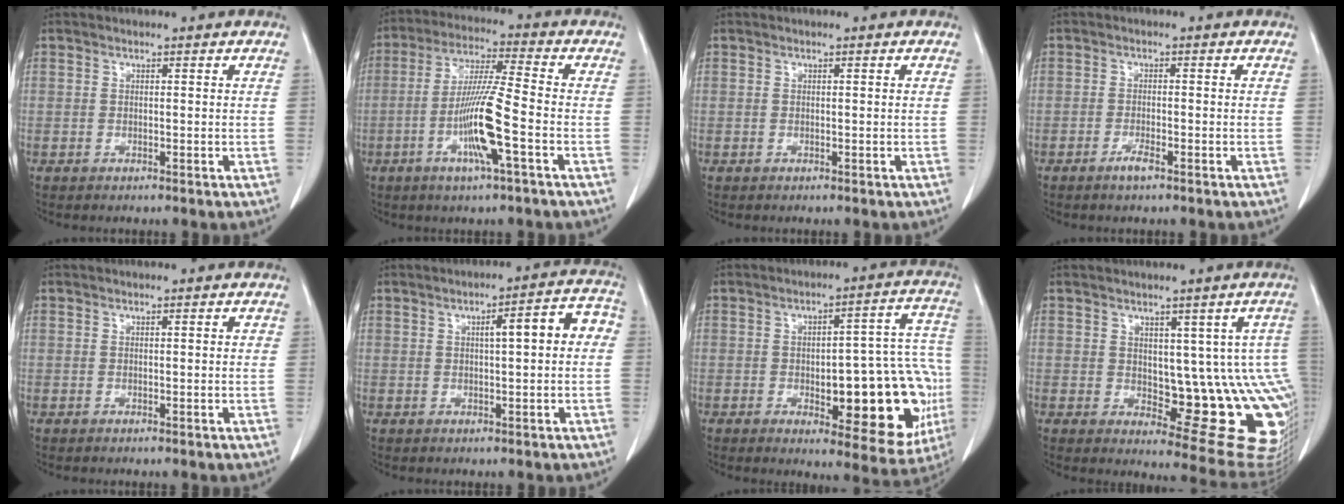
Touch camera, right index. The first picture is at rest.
{"total": 11.0, "force": [-3.5, -0.1, 10.4], "torque": [-0.206, -0.008, -0.068]}
{"total": 0.0}
{"total": 2.1, "force": [-1.4, 0.2, 1.5], "torque": [-0.031, -0.002, -0.027]}
{"total": 0.6, "force": [0.1, 0.2, 0.6], "torque": [-0.010, 0.002, 0.002]}
{"total": 6.8, "force": [0.8, 1.3, 6.6], "torque": [-0.087, 0.029, 0.007]}
{"total": 20.3, "force": [-3.9, 6.7, 18.8], "torque": [-0.157, 0.039, -0.025]}
{"total": 13.6, "force": [-0.2, 5.8, 12.4], "torque": [-0.108, 0.005, 0.015]}